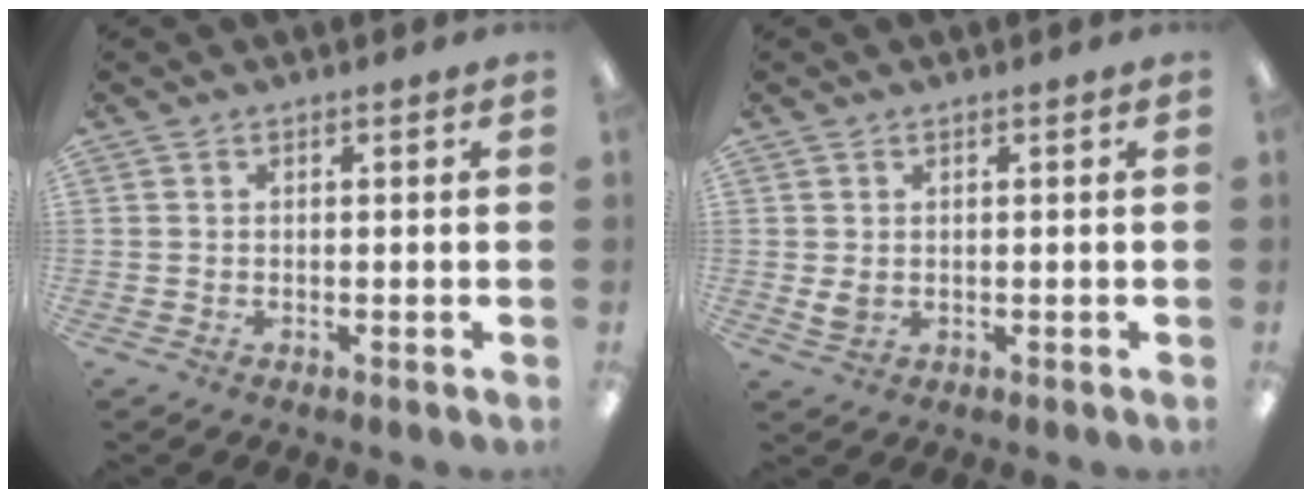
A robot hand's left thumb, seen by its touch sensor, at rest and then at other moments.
{"total": 2.5, "force": [0.5, 1.7, 1.8], "torque": [-0.035, -0.003, 0.006]}